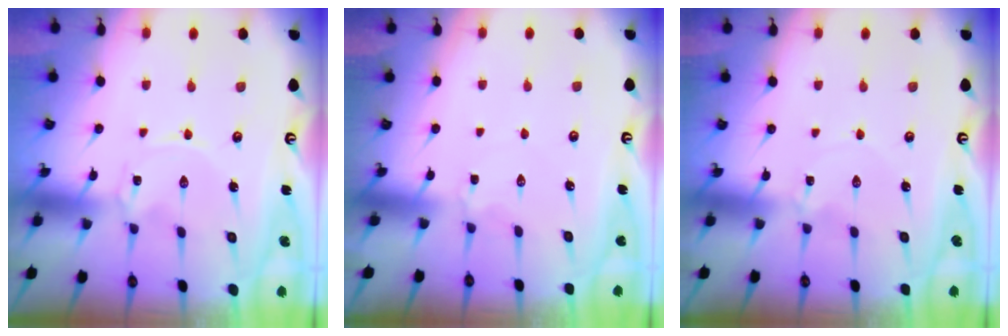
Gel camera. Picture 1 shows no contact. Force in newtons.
{"total": 2.7, "press": 2.6, "slide": 0.5}
{"total": 0.9, "press": 0.9, "slide": 0.2}